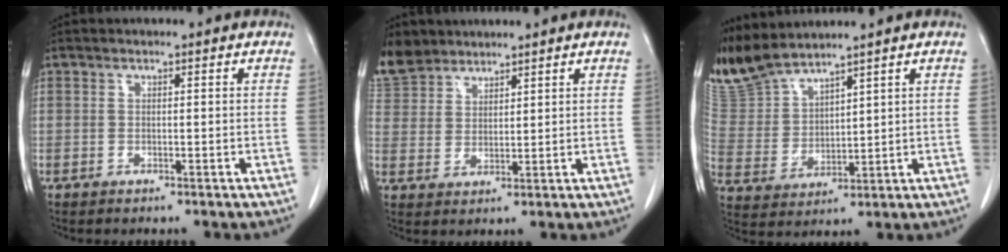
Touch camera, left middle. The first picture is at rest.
{"total": 7.9, "force": [6.9, 3.7, 1.1], "torque": [-0.030, 0.012, 0.145]}
{"total": 9.0, "force": [8.7, 0.6, 1.9], "torque": [-0.061, 0.006, 0.198]}